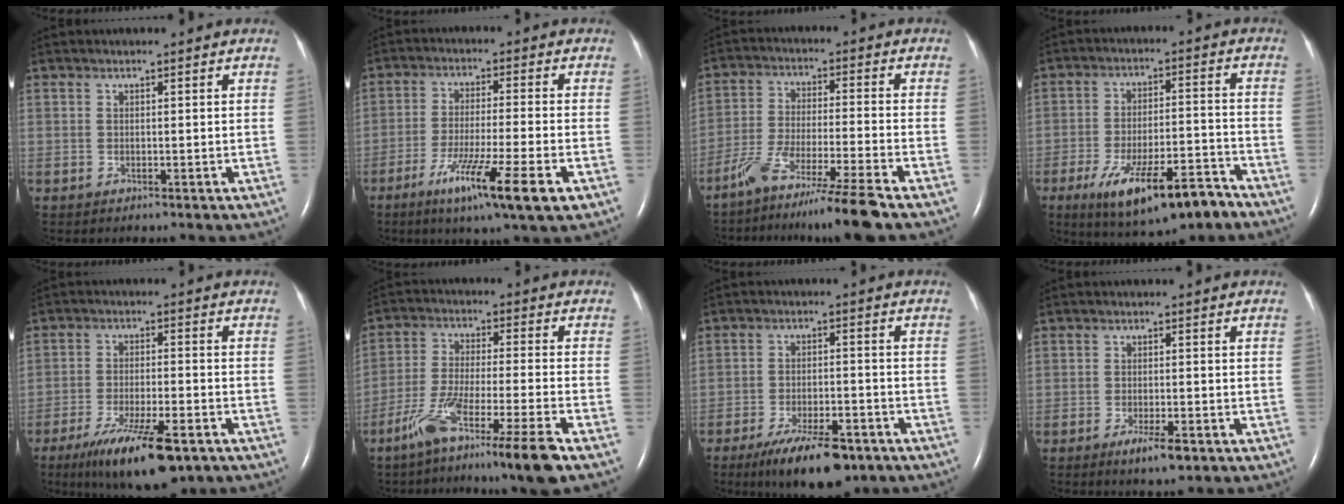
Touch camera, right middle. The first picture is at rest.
{"total": 11.8, "force": [-5.9, -0.3, 10.2], "torque": [-0.182, -0.033, -0.099]}
{"total": 10.3, "force": [-8.1, -1.5, 6.3], "torque": [-0.111, -0.036, -0.144]}
{"total": 14.3, "force": [-9.1, 3.6, 10.4], "torque": [-0.163, -0.006, -0.141]}
{"total": 12.7, "force": [-7.9, 2.6, 9.6], "torque": [-0.164, -0.026, -0.126]}
{"total": 13.0, "force": [-8.5, -1.0, 9.8], "torque": [-0.188, -0.037, -0.152]}
{"total": 11.1, "force": [-7.7, 3.5, 7.3], "torque": [-0.121, -0.012, -0.122]}
{"total": 4.0, "force": [-2.4, 0.8, 3.1], "torque": [-0.057, -0.006, -0.036]}